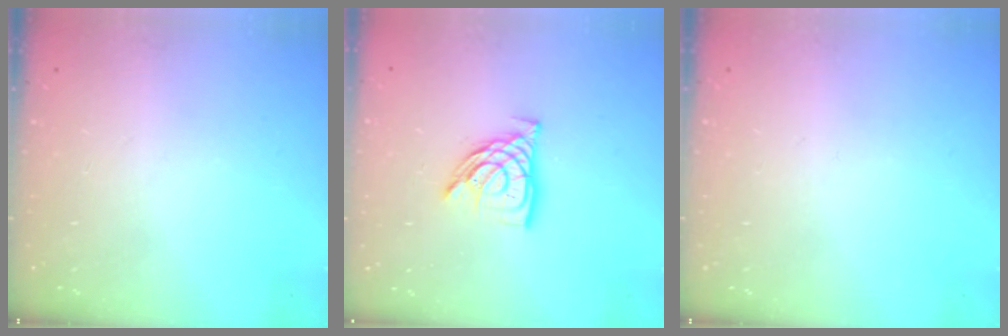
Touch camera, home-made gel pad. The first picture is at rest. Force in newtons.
{"total": 10.7, "press": 10.6, "slide": 1.2}
{"total": 0.0}